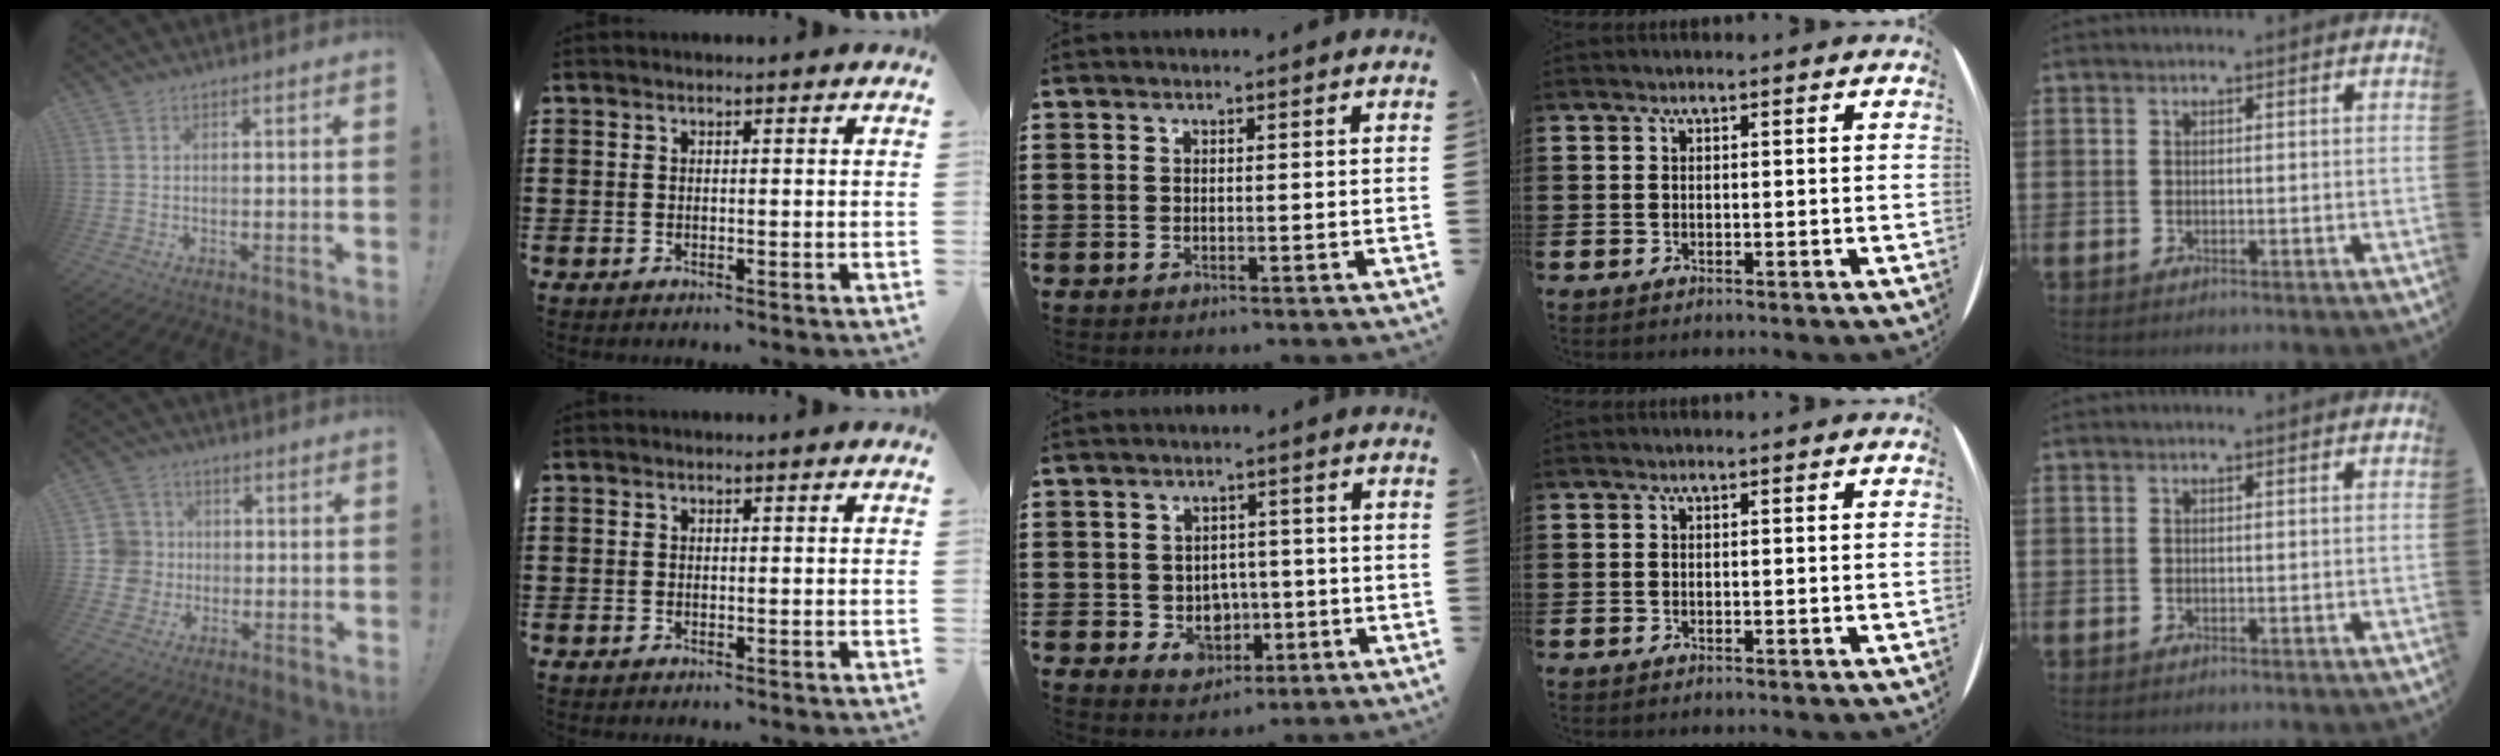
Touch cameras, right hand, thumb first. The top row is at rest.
{"thumb": {"total": 8.2, "force": [0.0, 8.0, 1.9], "torque": [-0.033, 0.006, 0.006]}, "middle": {"total": 4.5, "force": [-0.8, 4.1, 1.4], "torque": [-0.023, 0.002, -0.016]}}